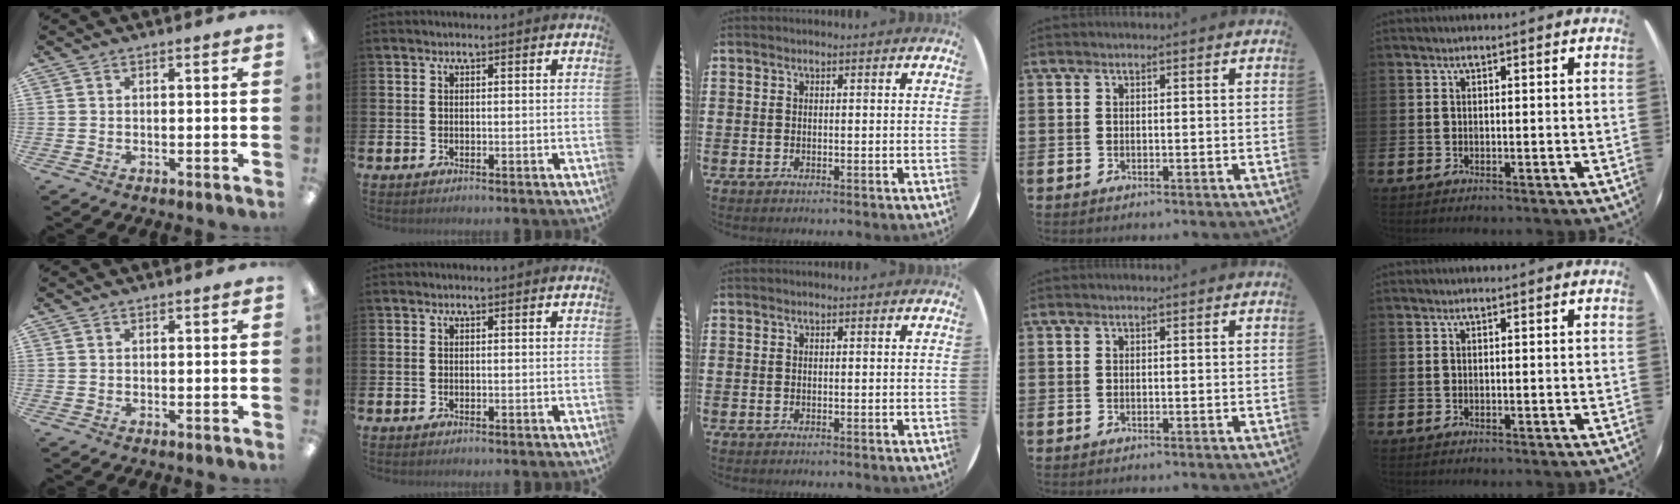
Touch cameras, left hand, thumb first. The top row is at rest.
{}